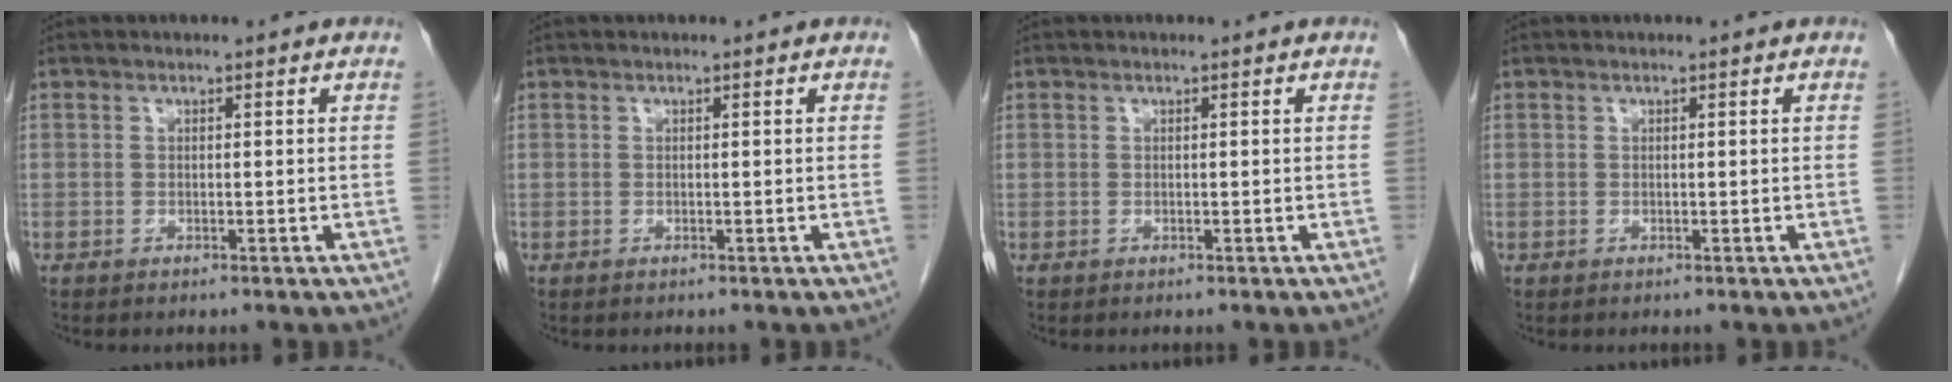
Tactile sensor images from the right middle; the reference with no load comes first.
{"total": 0.0}
{"total": 0.0}
{"total": 0.0}